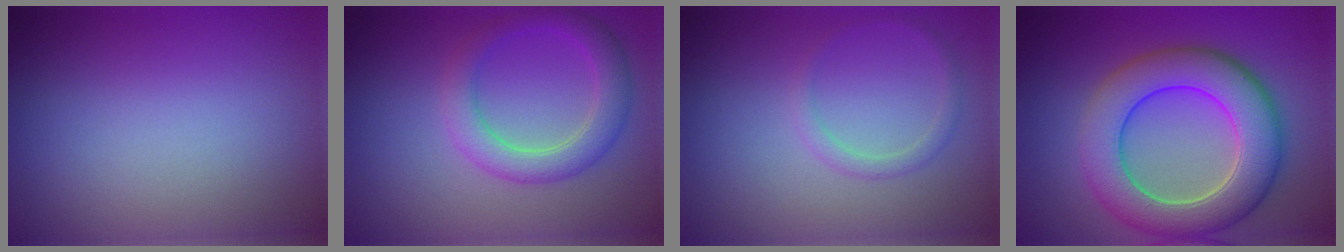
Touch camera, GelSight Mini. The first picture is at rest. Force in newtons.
{"total": 3.8, "press": 3.7, "slide": 0.4}
{"total": 1.1, "press": 1.1, "slide": 0.1}
{"total": 8.8, "press": 8.8, "slide": 0.8}